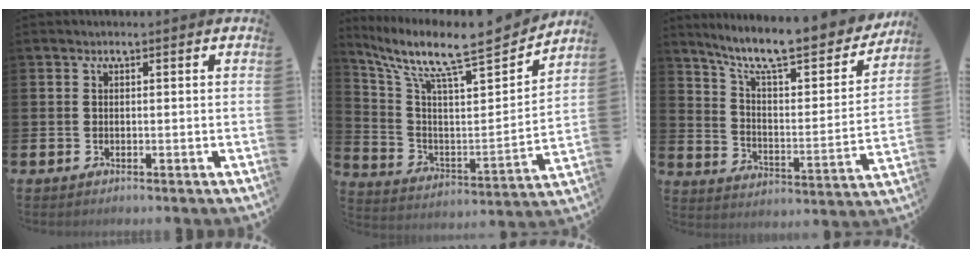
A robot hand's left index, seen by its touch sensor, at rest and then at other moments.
{"total": 10.7, "force": [8.7, 2.3, 5.9], "torque": [-0.135, -0.072, 0.136]}
{"total": 10.9, "force": [9.3, 2.3, 5.2], "torque": [-0.121, -0.067, 0.153]}